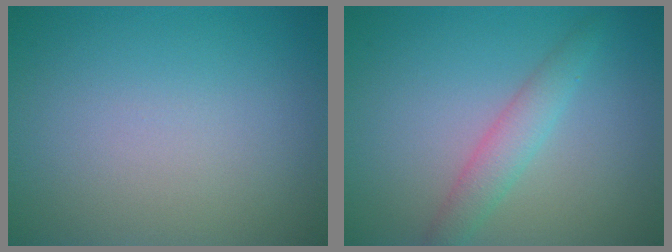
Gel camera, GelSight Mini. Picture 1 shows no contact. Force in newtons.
{"total": 2.9, "press": 2.9, "slide": 0.1}